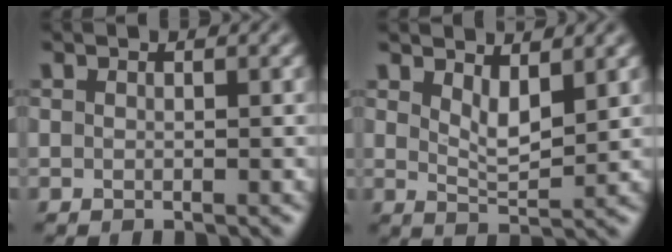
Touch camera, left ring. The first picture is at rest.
{"total": 2.8, "force": [1.6, 0.9, 2.1], "torque": [-0.040, -0.010, 0.032]}